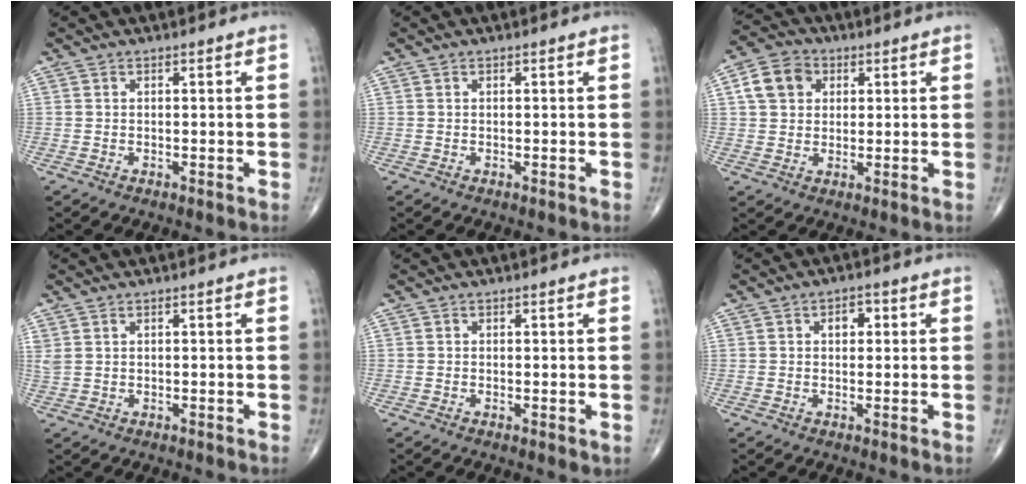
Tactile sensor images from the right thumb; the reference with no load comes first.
{"total": 0.0}
{"total": 7.6, "force": [2.2, 6.1, 4.0], "torque": [-0.056, 0.007, 0.032]}
{"total": 1.8, "force": [1.1, 0.9, 1.1], "torque": [-0.032, 0.008, 0.030]}
{"total": 0.9, "force": [0.0, 0.4, 0.8], "torque": [-0.013, -0.005, -0.001]}
{"total": 3.0, "force": [0.8, 2.0, 2.1], "torque": [-0.015, 0.004, 0.007]}